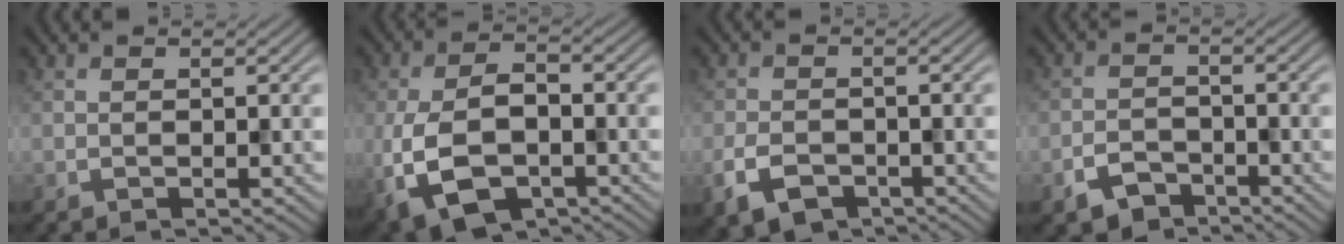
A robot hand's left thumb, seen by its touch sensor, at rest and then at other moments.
{"total": 9.8, "force": [-3.8, 5.6, 7.0], "torque": [-0.168, -0.019, -0.070]}
{"total": 4.5, "force": [-2.5, 2.7, 2.6], "torque": [-0.058, -0.009, -0.053]}
{"total": 3.9, "force": [-2.9, 2.1, 1.5], "torque": [-0.032, -0.003, -0.062]}